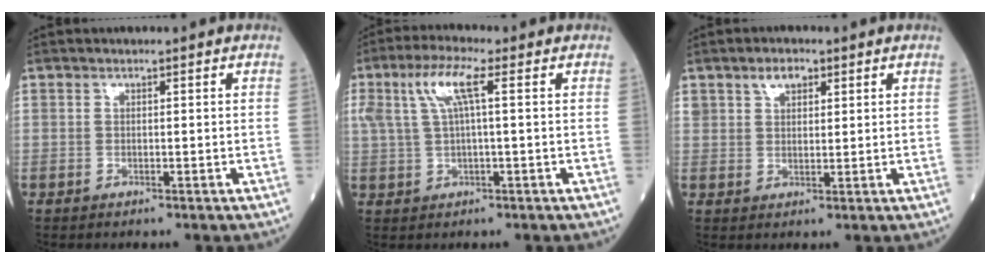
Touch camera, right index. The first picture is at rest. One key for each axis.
{"total": 6.4, "fx": 2.1, "fy": 0.8, "fz": 6.0, "tx": -0.132, "ty": 0.022, "tz": 0.044}
{"total": 3.6, "fx": 2.2, "fy": 2.1, "fz": 1.9, "tx": -0.038, "ty": 0.011, "tz": 0.043}